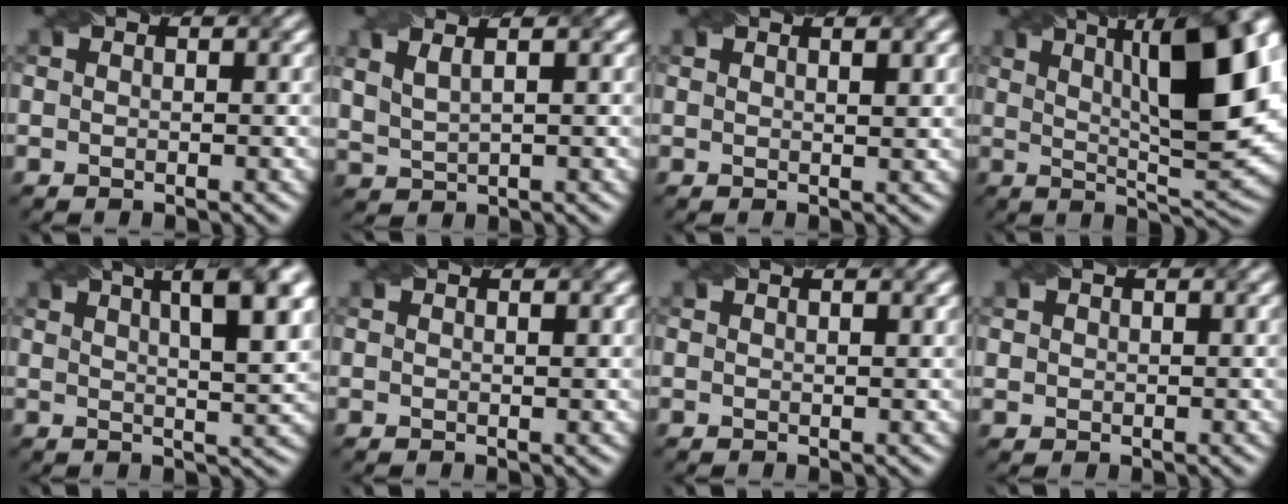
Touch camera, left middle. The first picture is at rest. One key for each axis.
{"total": 4.1, "fx": 2.5, "fy": 1.8, "fz": 2.8, "tx": -0.053, "ty": 0.031, "tz": 0.033}
{"total": 2.0, "fx": 1.3, "fy": 0.6, "fz": 1.4, "tx": -0.010, "ty": 0.004, "tz": 0.007}
{"total": 15.3, "fx": 4.6, "fy": 5.2, "fz": 13.6, "tx": -0.145, "ty": 0.025, "tz": 0.061}
{"total": 9.9, "fx": 4.6, "fy": 3.4, "fz": 8.0, "tx": -0.060, "ty": 0.038, "tz": 0.040}
{"total": 1.0, "fx": 0.8, "fy": 0.1, "fz": 0.6, "tx": -0.013, "ty": 0.000, "tz": 0.008}
{"total": 1.2, "fx": 1.0, "fy": 0.3, "fz": 0.7, "tx": -0.010, "ty": -0.002, "tz": 0.010}
{"total": 0.7, "fx": -0.1, "fy": 0.7, "fz": -0.2, "tx": 0.008, "ty": -0.001, "tz": 0.009}